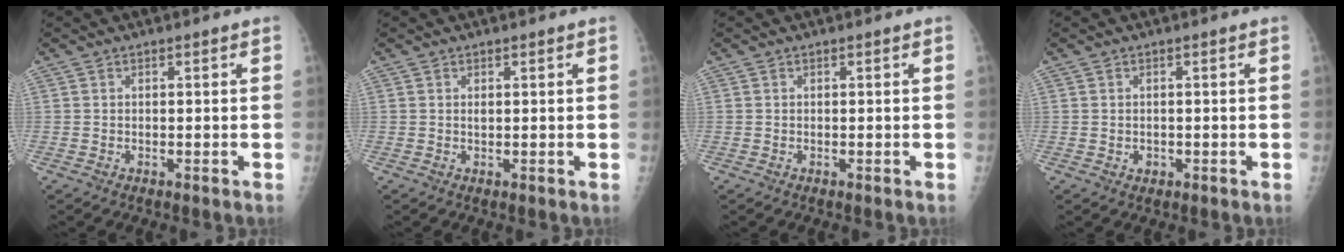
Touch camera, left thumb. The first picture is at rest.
{"total": 0.7, "force": [0.3, 0.4, 0.5], "torque": [-0.008, -0.002, 0.005]}
{"total": 0.0}
{"total": 1.3, "force": [-0.2, 1.1, 0.6], "torque": [-0.008, 0.001, 0.001]}